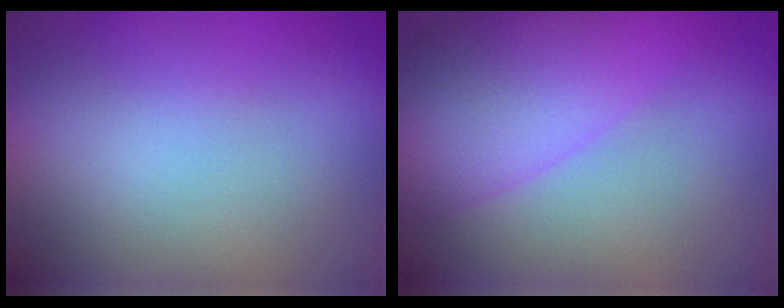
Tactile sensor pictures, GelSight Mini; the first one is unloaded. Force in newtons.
{"total": 7.0, "press": 7.0, "slide": 0.3}